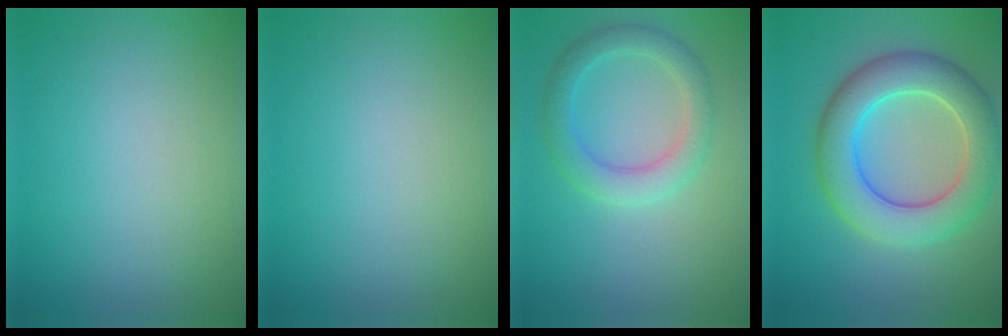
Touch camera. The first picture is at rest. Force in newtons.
{"total": 0.0}
{"total": 3.3, "press": 3.3, "slide": 0.1}
{"total": 7.6, "press": 7.6, "slide": 0.5}